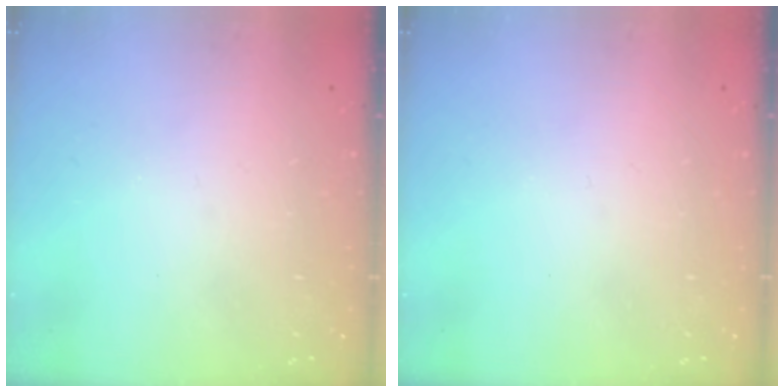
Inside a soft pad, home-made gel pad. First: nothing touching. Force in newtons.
{"total": 0.0}